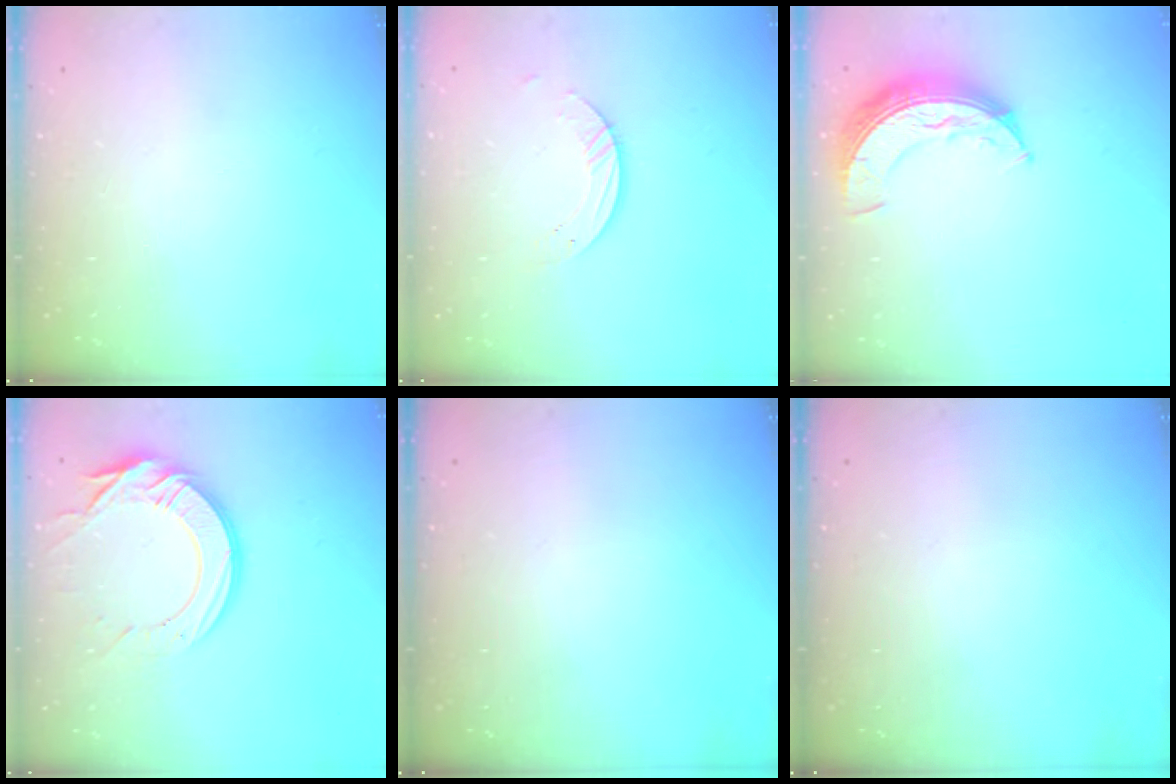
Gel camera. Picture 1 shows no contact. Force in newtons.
{"total": 4.6, "press": 4.6, "slide": 0.5}
{"total": 9.5, "press": 9.5, "slide": 0.5}
{"total": 15.8, "press": 15.7, "slide": 1.7}
{"total": 0.0}
{"total": 0.0}